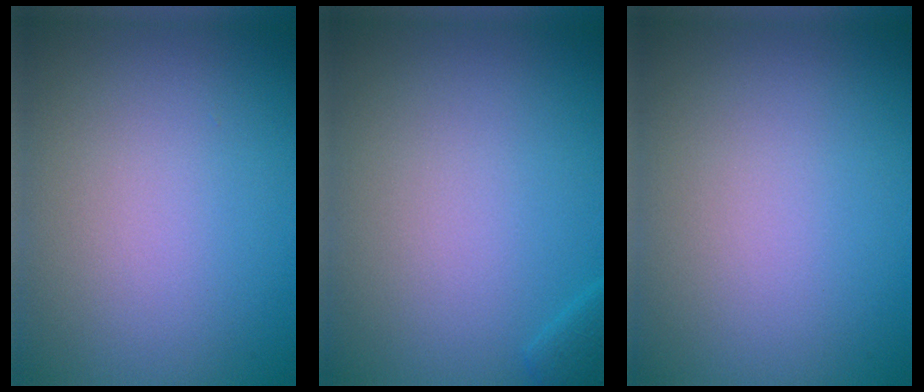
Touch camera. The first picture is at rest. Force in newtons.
{"total": 1.1, "press": 1.1, "slide": 0.1}
{"total": 0.0}